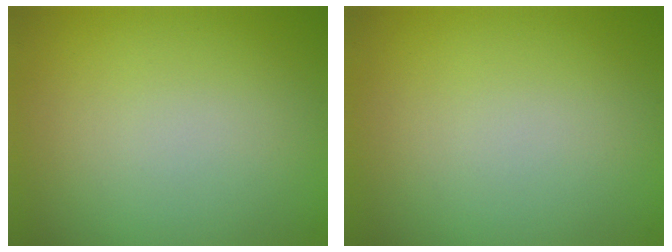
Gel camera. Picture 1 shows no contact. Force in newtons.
{"total": 0.0}